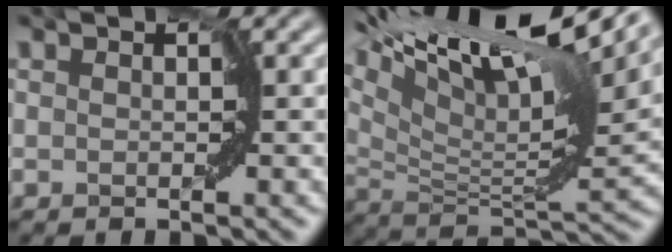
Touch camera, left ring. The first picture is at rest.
{"total": 15.3, "force": [10.7, 4.0, 10.1], "torque": [-0.200, 0.023, 0.187]}